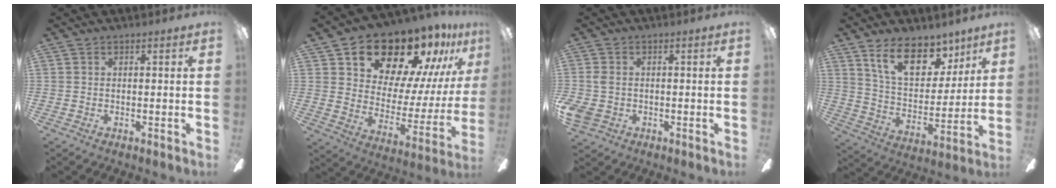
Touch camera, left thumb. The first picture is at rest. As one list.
[{"total": 19.9, "force": [16.1, 9.2, 7.5], "torque": [-0.114, -0.120, 0.283]}, {"total": 3.9, "force": [-1.0, 3.0, 2.3], "torque": [-0.062, 0.002, -0.022]}, {"total": 17.0, "force": [11.4, 8.5, 9.3], "torque": [-0.157, -0.055, 0.207]}]